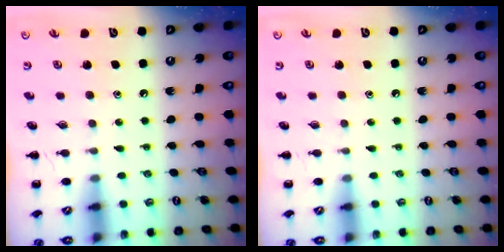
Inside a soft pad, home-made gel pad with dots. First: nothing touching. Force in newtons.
{"total": 0.0}